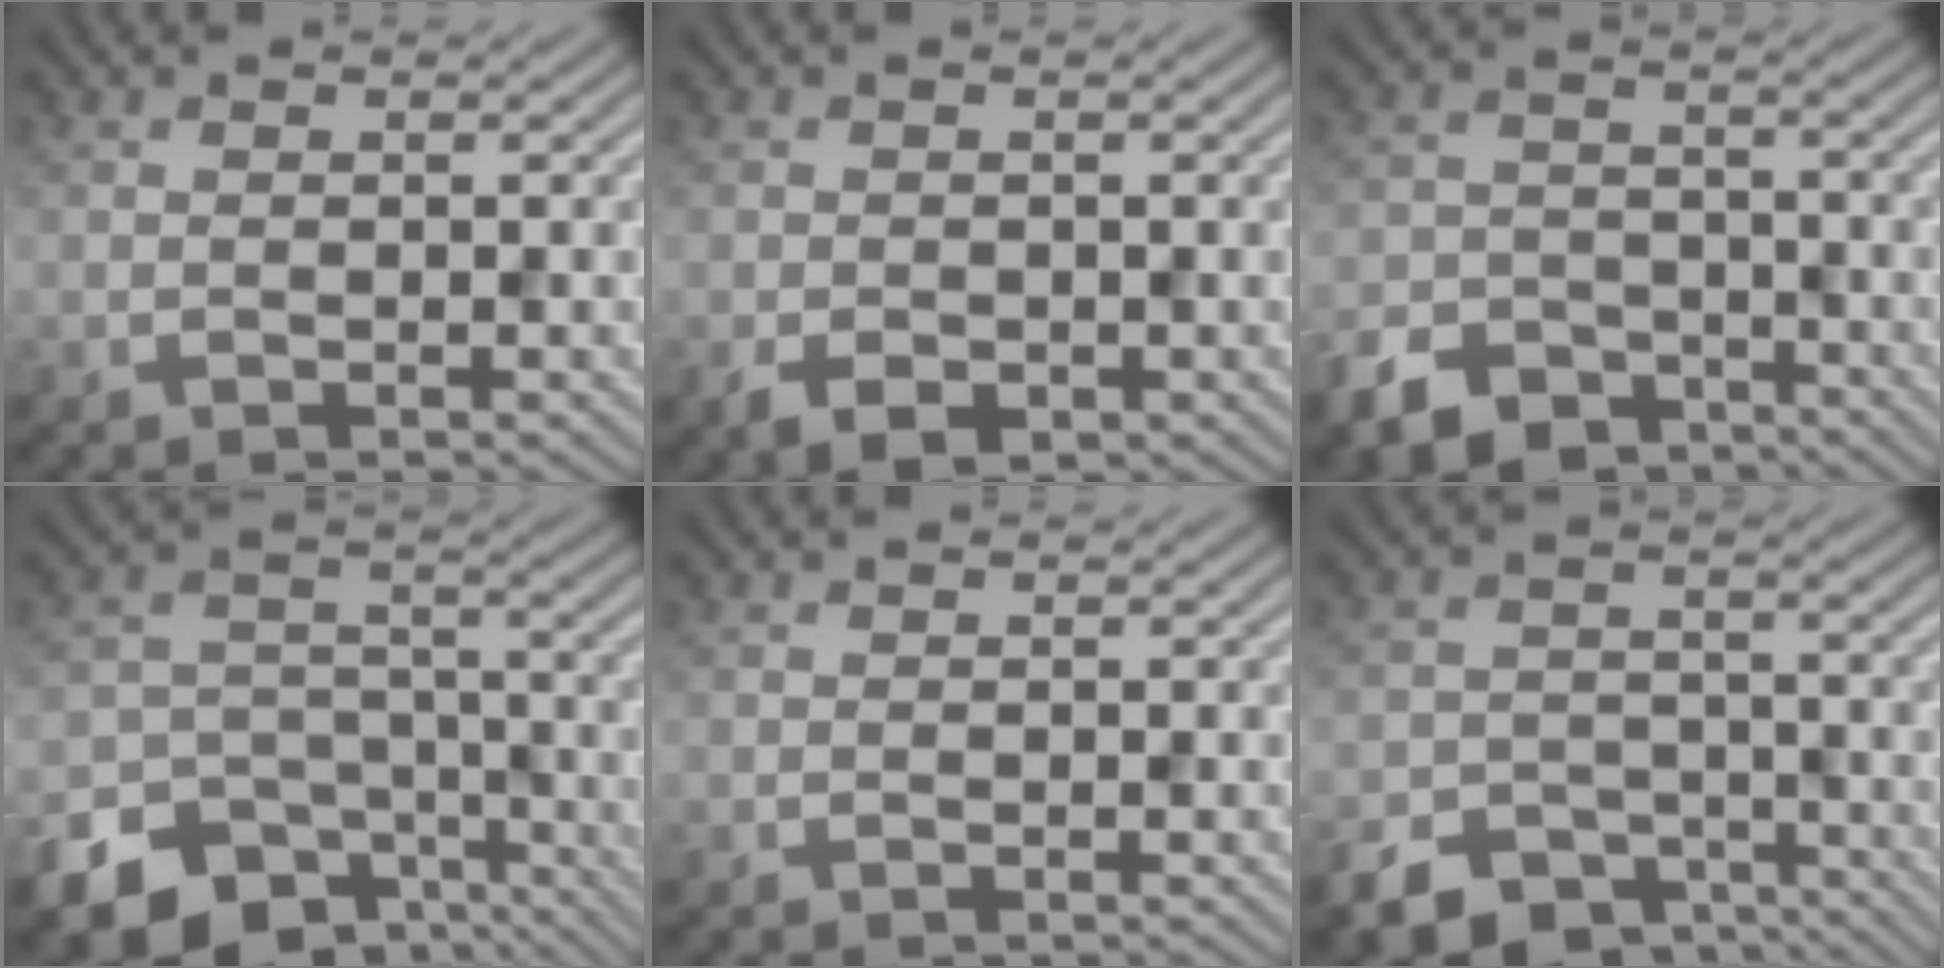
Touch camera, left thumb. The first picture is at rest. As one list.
[{"total": 2.5, "force": [-1.0, 1.8, 1.4], "torque": [-0.038, -0.011, -0.017]}, {"total": 6.5, "force": [-4.8, 3.7, 2.2], "torque": [-0.052, -0.009, -0.097]}, {"total": 14.5, "force": [-9.6, 10.0, 4.3], "torque": [-0.121, -0.052, -0.148]}, {"total": 0.0}, {"total": 7.1, "force": [-5.4, 3.8, 2.4], "torque": [-0.046, -0.012, -0.098]}]